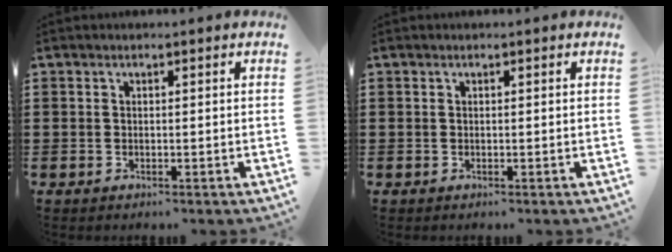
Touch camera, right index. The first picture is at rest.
{"total": 0.0}